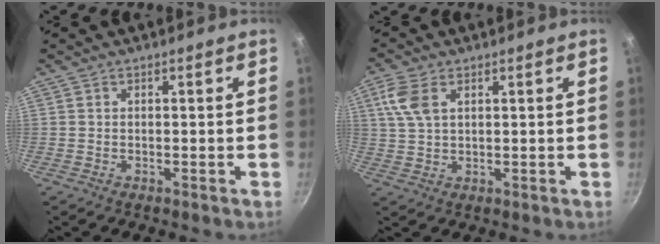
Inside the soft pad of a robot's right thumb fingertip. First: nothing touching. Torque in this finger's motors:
{"motor_torque": [-0.81, 0.87, 1.07, 0.51, 0.25]}